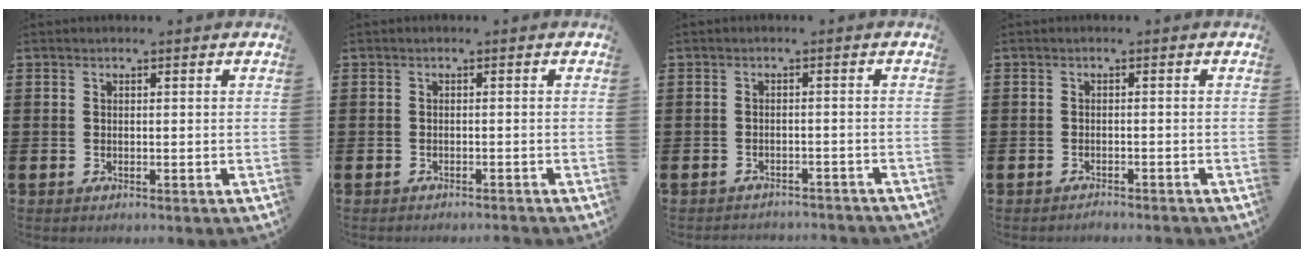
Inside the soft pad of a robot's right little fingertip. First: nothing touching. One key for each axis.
{"total": 0.7, "fx": -0.7, "fy": -0.1, "fz": 0.0, "tx": -0.002, "ty": -0.002, "tz": -0.015}
{"total": 1.6, "fx": -1.5, "fy": 0.0, "fz": -0.1, "tx": -0.003, "ty": 0.003, "tz": -0.034}
{"total": 0.9, "fx": -0.9, "fy": -0.1, "fz": 0.0, "tx": -0.001, "ty": 0.000, "tz": -0.019}